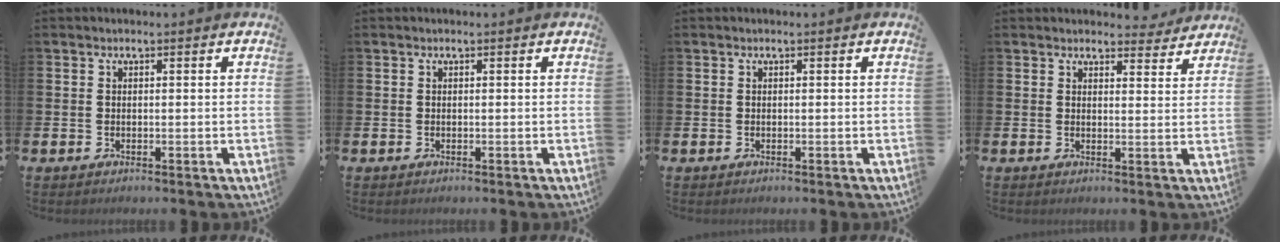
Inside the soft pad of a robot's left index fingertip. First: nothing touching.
{"total": 0.0}
{"total": 0.0}
{"total": 3.2, "force": [3.1, 0.7, 0.2], "torque": [0.007, -0.020, 0.052]}